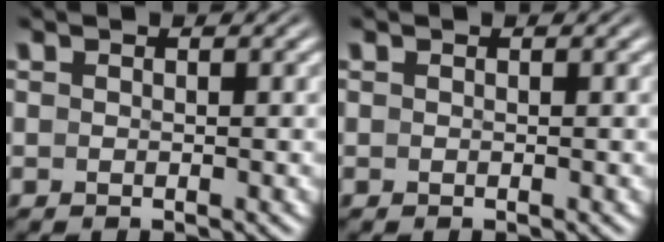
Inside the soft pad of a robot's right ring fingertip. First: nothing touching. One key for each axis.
{"total": 0.0}